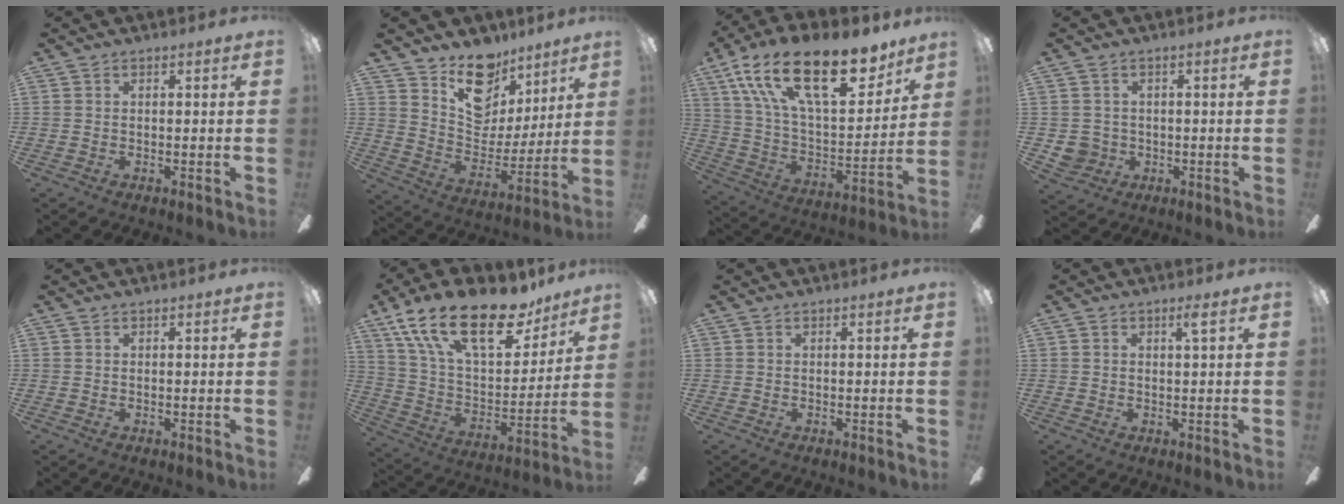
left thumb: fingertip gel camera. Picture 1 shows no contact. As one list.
[{"total": 16.1, "force": [10.9, 10.1, 6.3], "torque": [-0.096, -0.075, 0.201]}, {"total": 26.7, "force": [16.6, 11.2, 17.7], "torque": [-0.314, -0.096, 0.285]}, {"total": 4.1, "force": [-0.2, 4.0, 0.6], "torque": [-0.018, 0.006, -0.003]}, {"total": 0.0}, {"total": 24.8, "force": [16.3, 10.7, 15.3], "torque": [-0.267, -0.096, 0.281]}, {"total": 0.0}, {"total": 1.9, "force": [1.0, 0.2, 1.6], "torque": [-0.027, -0.001, 0.013]}]